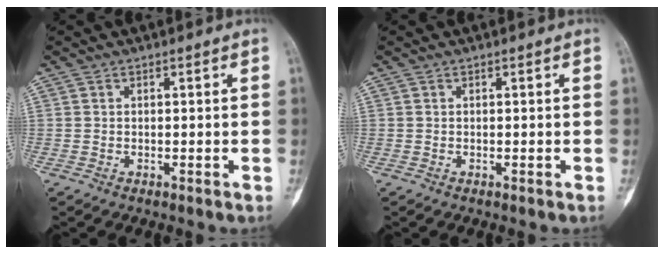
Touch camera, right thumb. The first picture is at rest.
{"total": 0.0}